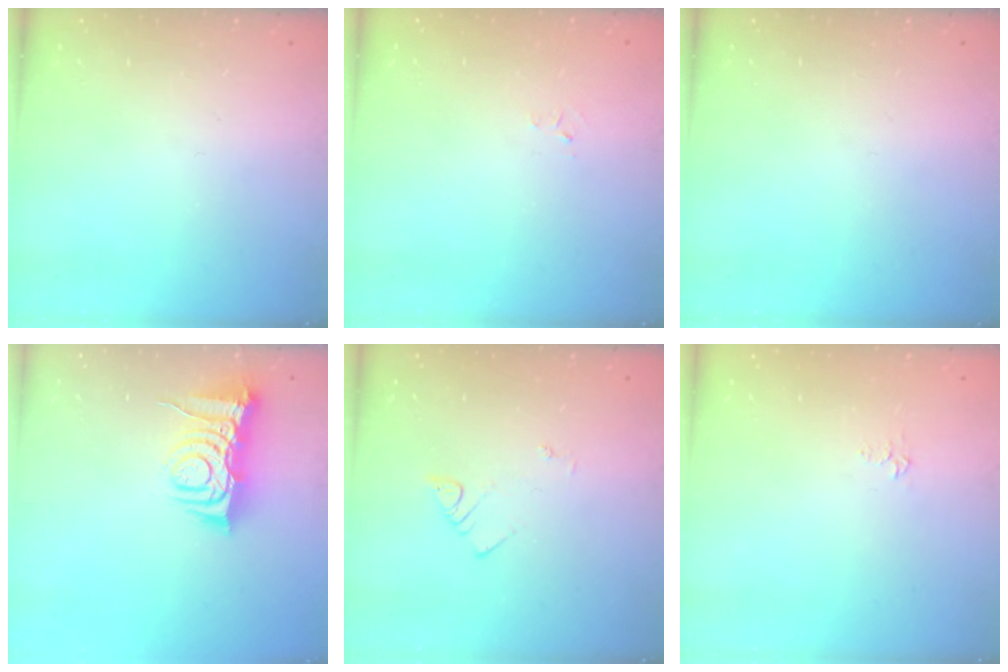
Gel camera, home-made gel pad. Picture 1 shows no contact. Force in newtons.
{"total": 2.6, "press": 2.6, "slide": 0.4}
{"total": 0.0}
{"total": 8.9, "press": 8.9, "slide": 1.1}
{"total": 2.1, "press": 2.1, "slide": 0.4}
{"total": 3.3, "press": 3.2, "slide": 0.4}